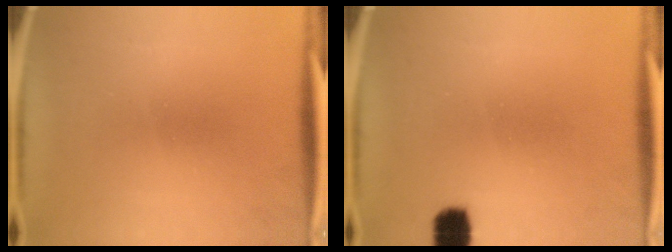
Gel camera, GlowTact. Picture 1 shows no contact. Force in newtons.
{"total": 3.5}